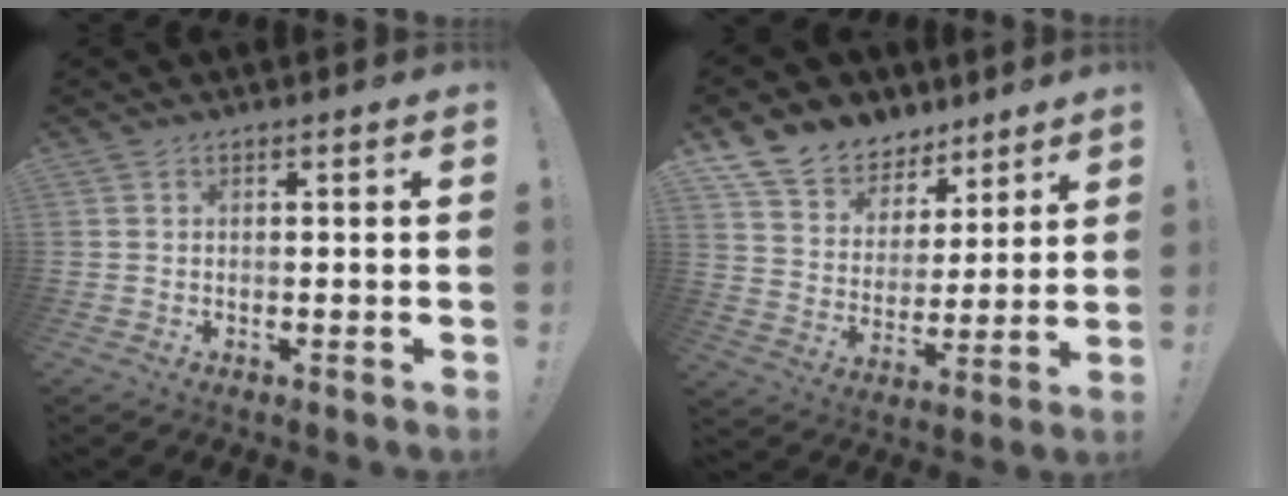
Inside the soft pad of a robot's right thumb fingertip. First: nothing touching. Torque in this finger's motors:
{"motor_torque": [-0.55, 0.94, 0.89, 0.84, 0.00]}